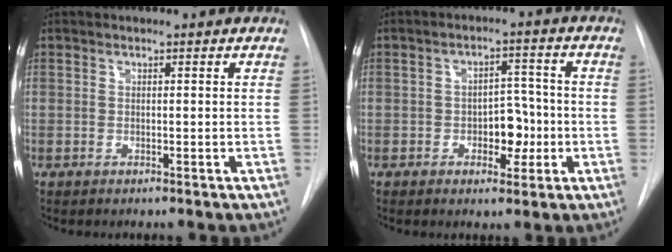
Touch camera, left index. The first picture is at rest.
{"total": 5.4, "force": [-1.7, 3.2, 4.0], "torque": [-0.050, 0.008, -0.023]}